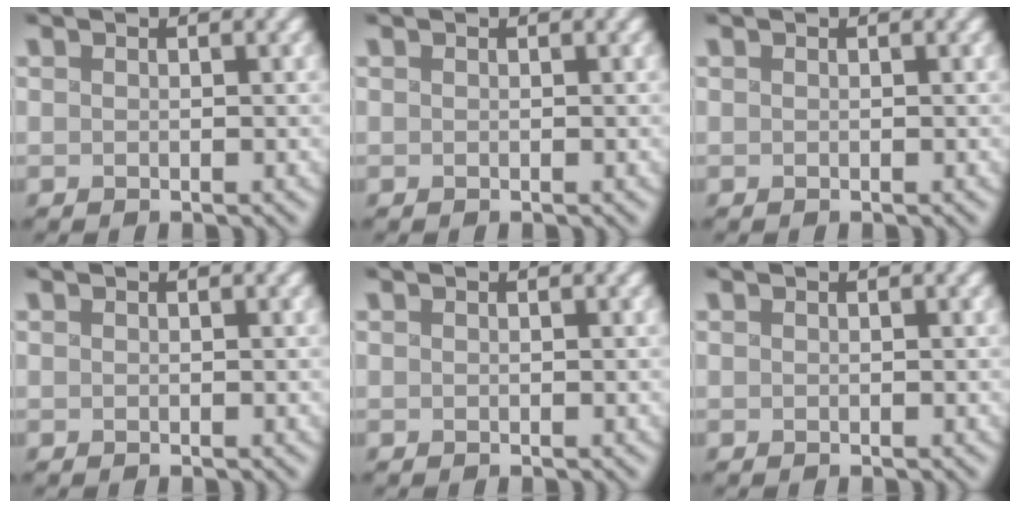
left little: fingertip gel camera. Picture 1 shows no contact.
{"total": 0.0}
{"total": 0.0}
{"total": 0.0}
{"total": 0.0}
{"total": 0.0}